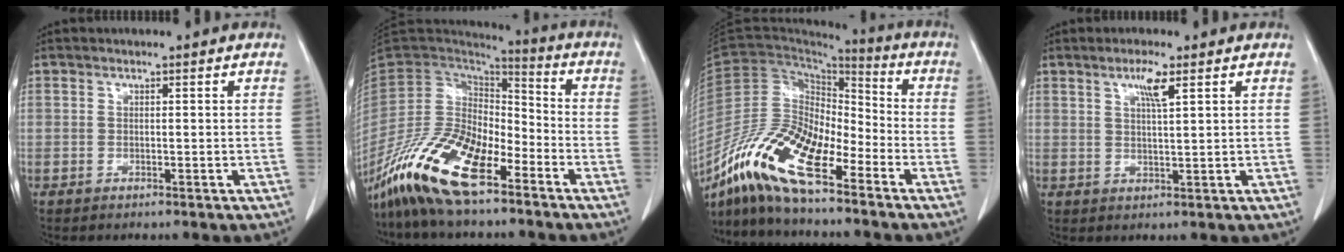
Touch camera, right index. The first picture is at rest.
{"total": 16.1, "force": [-10.9, 5.0, 10.8], "torque": [-0.218, 0.002, -0.209]}
{"total": 15.5, "force": [-10.5, 4.2, 10.6], "torque": [-0.215, 0.008, -0.198]}
{"total": 3.6, "force": [1.9, 0.0, 3.0], "torque": [-0.058, -0.002, 0.036]}